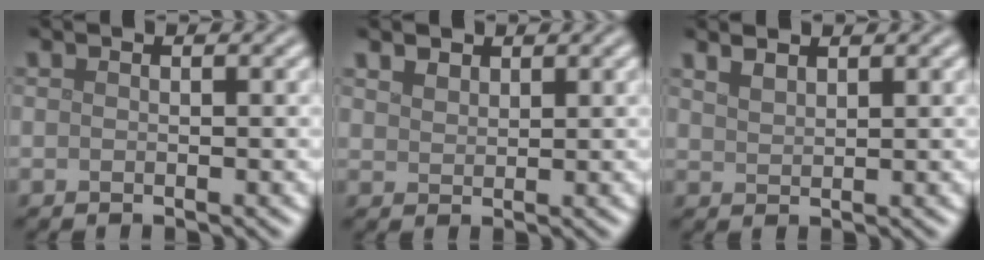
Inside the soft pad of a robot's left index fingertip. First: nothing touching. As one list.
[{"total": 1.5, "force": [1.2, 0.8, 0.4], "torque": [-0.011, -0.002, 0.028]}, {"total": 1.5, "force": [1.3, 0.5, 0.6], "torque": [-0.014, 0.005, 0.028]}]